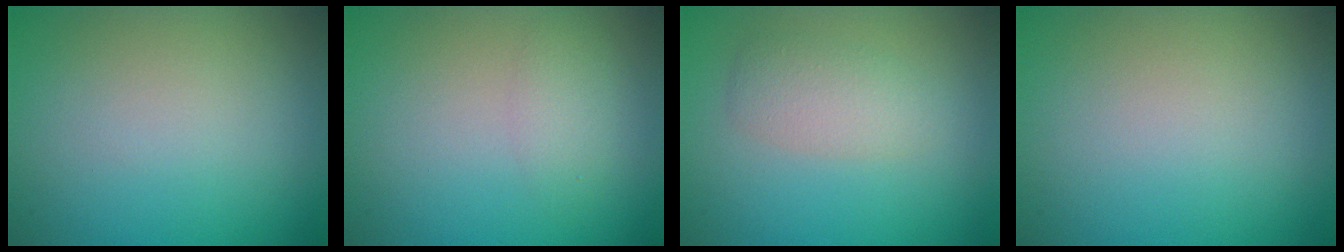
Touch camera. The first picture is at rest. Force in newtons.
{"total": 1.5, "press": 1.5, "slide": 0.1}
{"total": 2.6, "press": 2.6, "slide": 0.3}
{"total": 0.0}